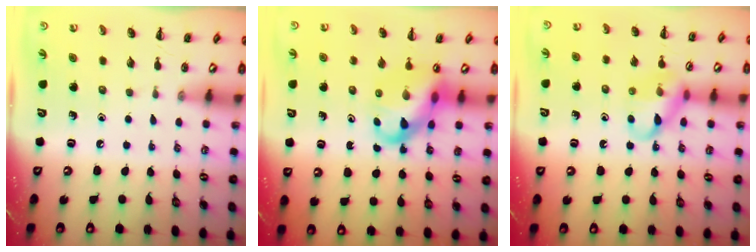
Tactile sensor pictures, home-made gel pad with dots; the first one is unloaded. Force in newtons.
{"total": 12.1, "press": 11.7, "slide": 3.3}
{"total": 13.0, "press": 12.9, "slide": 2.0}